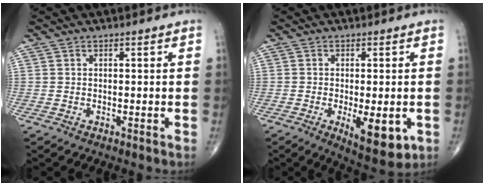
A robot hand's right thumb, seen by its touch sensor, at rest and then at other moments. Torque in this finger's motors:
{"motor_torque": [-0.14, 0.59, -0.03, -0.25, 0.15]}